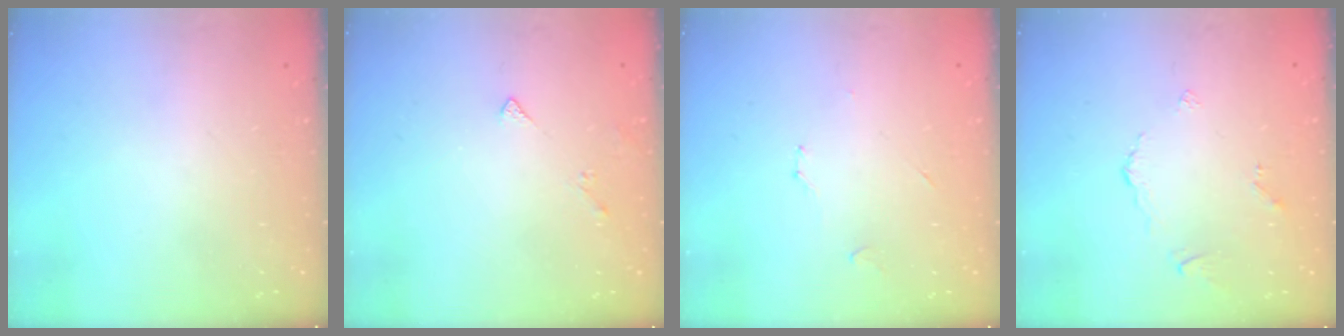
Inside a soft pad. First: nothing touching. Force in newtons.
{"total": 2.8, "press": 2.8, "slide": 0.5}
{"total": 3.5, "press": 3.4, "slide": 0.5}
{"total": 2.6, "press": 2.6, "slide": 0.6}